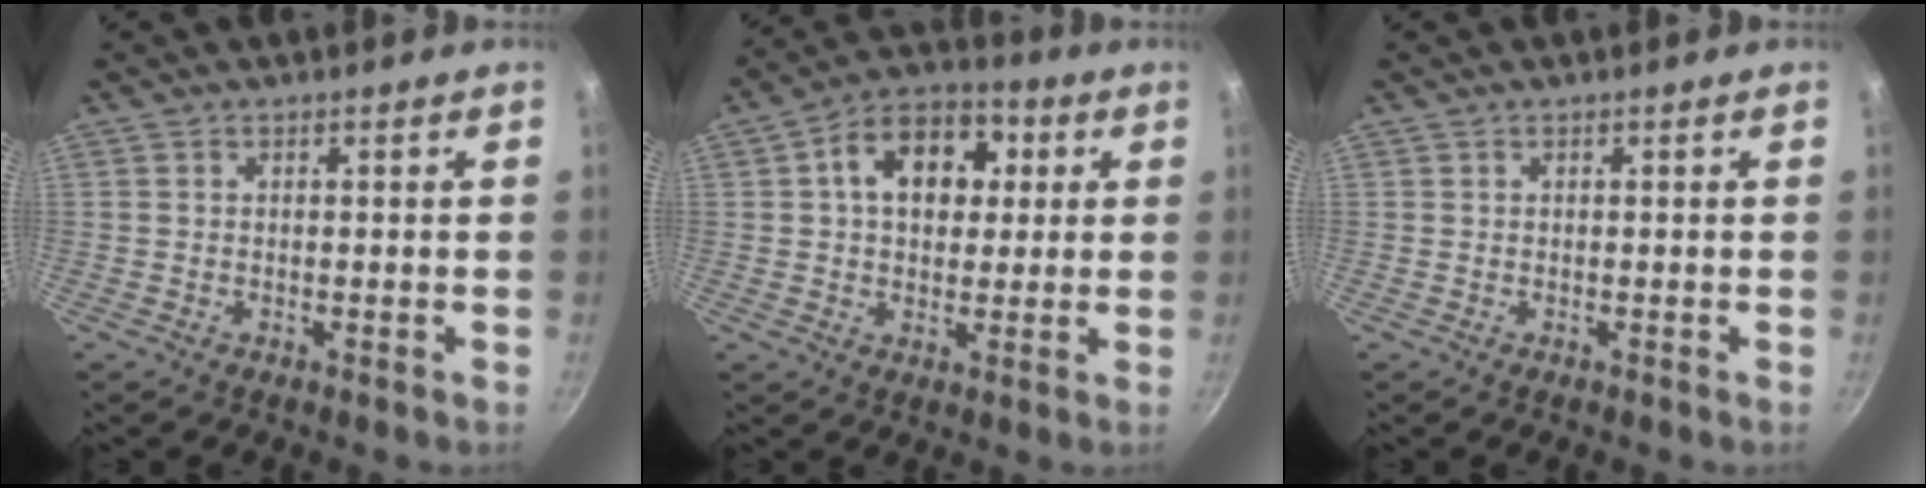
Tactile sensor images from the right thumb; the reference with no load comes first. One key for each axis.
{"total": 13.3, "fx": 3.0, "fy": 9.4, "fz": 9.0, "tx": -0.099, "ty": 0.015, "tz": 0.031}
{"total": 0.0}